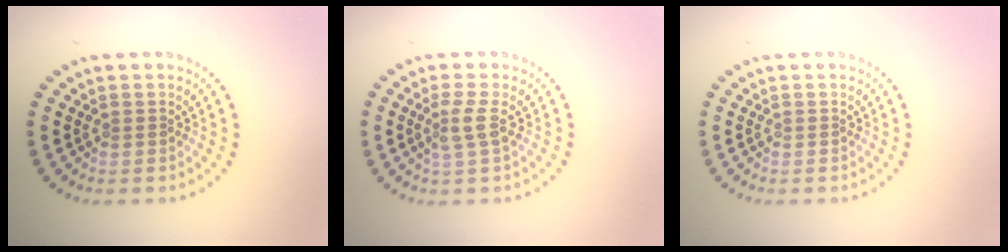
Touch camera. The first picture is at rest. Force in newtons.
{"total": 1.9, "press": 1.4, "slide": 1.3}
{"total": 0.0}